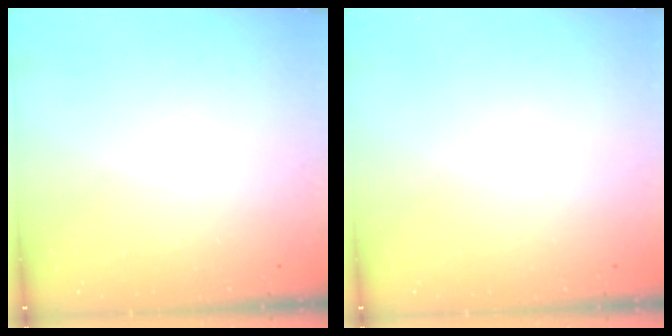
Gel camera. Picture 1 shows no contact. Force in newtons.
{"total": 0.0}